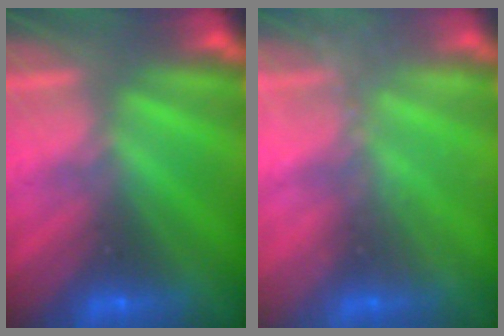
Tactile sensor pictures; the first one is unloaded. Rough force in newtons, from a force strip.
{"total": 2.0}